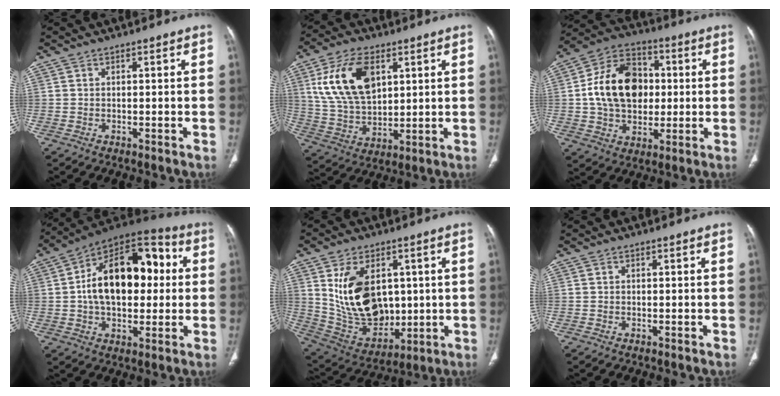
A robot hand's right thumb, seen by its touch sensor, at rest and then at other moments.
{"total": 16.0, "force": [5.7, 9.1, 11.8], "torque": [-0.213, -0.015, 0.119]}
{"total": 17.7, "force": [1.3, 13.0, 12.0], "torque": [-0.174, 0.020, 0.021]}
{"total": 22.3, "force": [2.1, 13.3, 17.8], "torque": [-0.251, 0.033, 0.027]}
{"total": 18.0, "force": [3.1, 12.2, 13.0], "torque": [-0.189, -0.016, 0.085]}
{"total": 0.0}